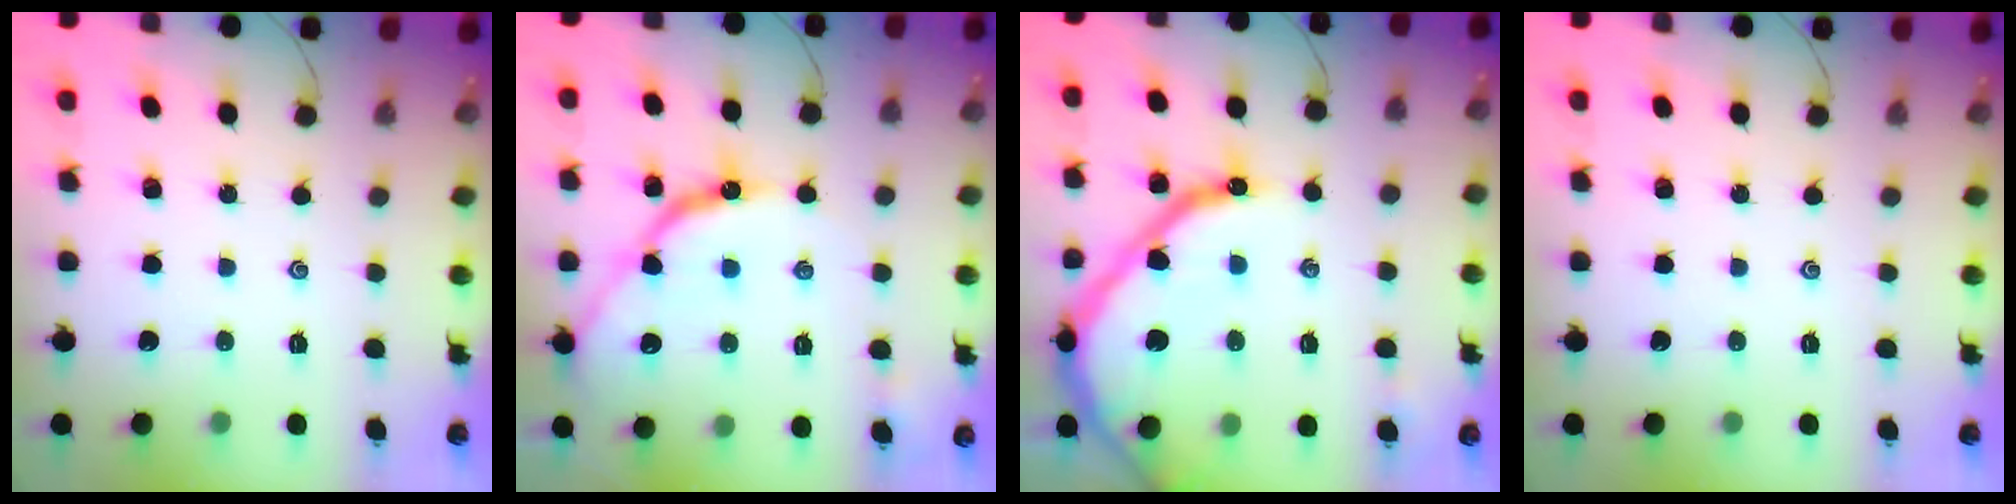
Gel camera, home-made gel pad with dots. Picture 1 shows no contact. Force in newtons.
{"total": 11.1, "press": 11.1, "slide": 1.0}
{"total": 18.1, "press": 18.1, "slide": 1.5}
{"total": 0.0}